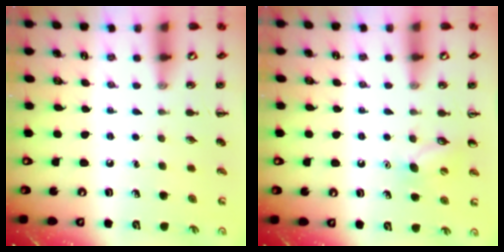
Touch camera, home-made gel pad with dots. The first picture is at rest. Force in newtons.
{"total": 6.0, "press": 5.8, "slide": 1.5}